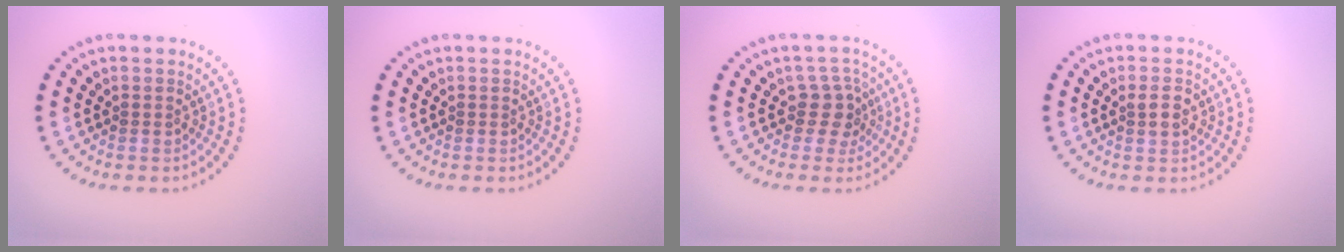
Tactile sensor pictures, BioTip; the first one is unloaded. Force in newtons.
{"total": 0.0}
{"total": 2.5, "press": 1.9, "slide": 1.6}
{"total": 1.7, "press": 1.7, "slide": 0.1}